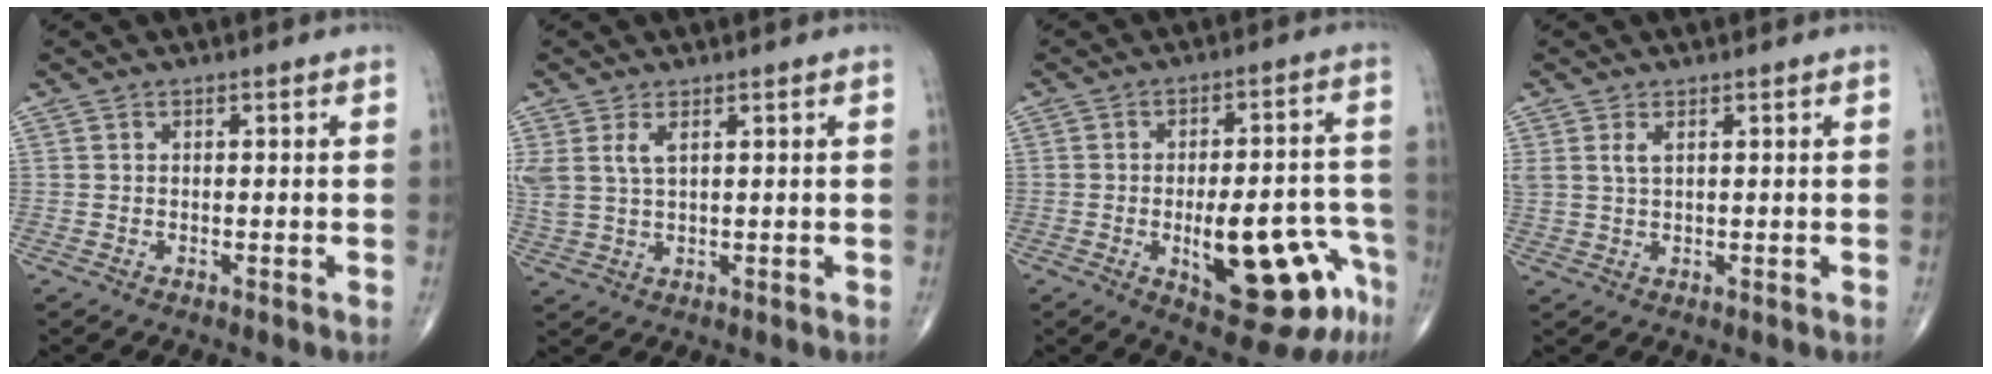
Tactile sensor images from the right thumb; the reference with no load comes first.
{"total": 4.6, "force": [1.9, 2.0, 3.7], "torque": [-0.095, 0.001, 0.048]}
{"total": 18.0, "force": [-7.2, 6.9, 15.0], "torque": [-0.156, 0.046, -0.080]}
{"total": 2.3, "force": [1.0, 1.0, 1.8], "torque": [-0.043, 0.004, 0.028]}